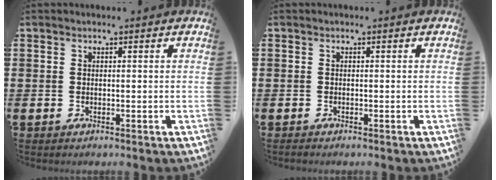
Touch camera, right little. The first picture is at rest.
{"total": 0.0}